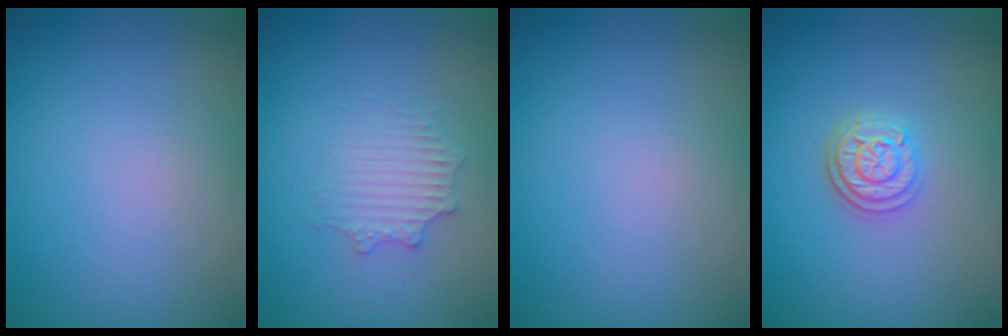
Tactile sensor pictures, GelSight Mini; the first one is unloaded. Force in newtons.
{"total": 2.2, "press": 2.2, "slide": 0.4}
{"total": 0.0}
{"total": 3.0, "press": 2.4, "slide": 1.8}